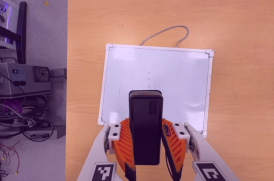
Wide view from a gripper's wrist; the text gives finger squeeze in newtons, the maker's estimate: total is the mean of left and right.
{"total": 6.9, "left": 5.8, "right": 8.1}